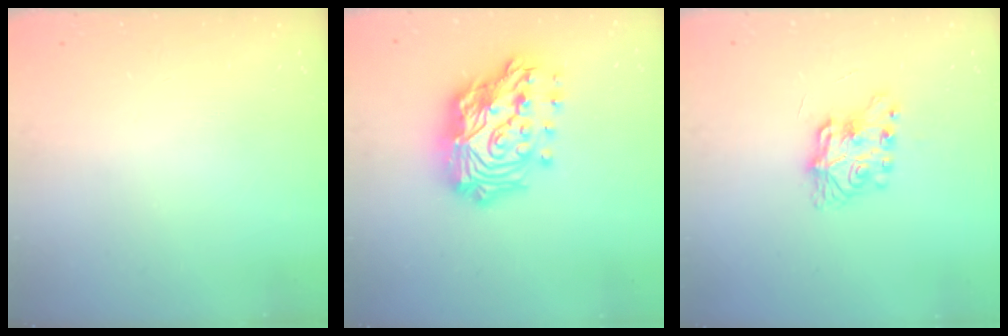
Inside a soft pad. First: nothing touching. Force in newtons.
{"total": 23.4, "press": 23.3, "slide": 2.1}
{"total": 7.8, "press": 7.8, "slide": 0.1}